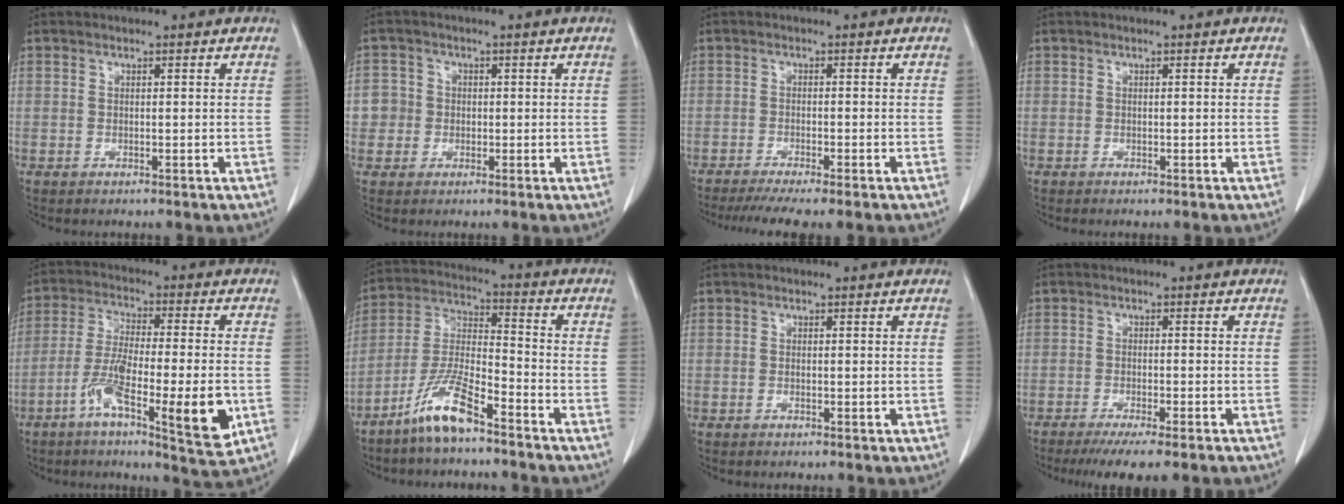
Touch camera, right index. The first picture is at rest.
{"total": 3.4, "force": [-0.1, 3.4, 0.1], "torque": [0.013, 0.010, -0.005]}
{"total": 8.0, "force": [-6.4, 0.2, 4.8], "torque": [-0.061, -0.011, -0.097]}
{"total": 0.0}
{"total": 14.2, "force": [-5.2, 1.9, 13.1], "torque": [-0.225, -0.012, -0.086]}
{"total": 9.8, "force": [-7.0, 1.4, 6.7], "torque": [-0.144, -0.011, -0.142]}
{"total": 0.6, "force": [-0.2, 0.1, 0.6], "torque": [-0.010, -0.003, -0.001]}
{"total": 8.2, "force": [-6.1, 0.5, 5.4], "torque": [-0.066, -0.016, -0.092]}